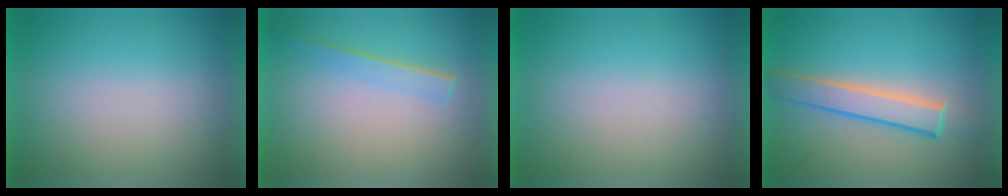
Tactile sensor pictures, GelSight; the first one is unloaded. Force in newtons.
{"total": 1.6}
{"total": 0.0}
{"total": 3.3}